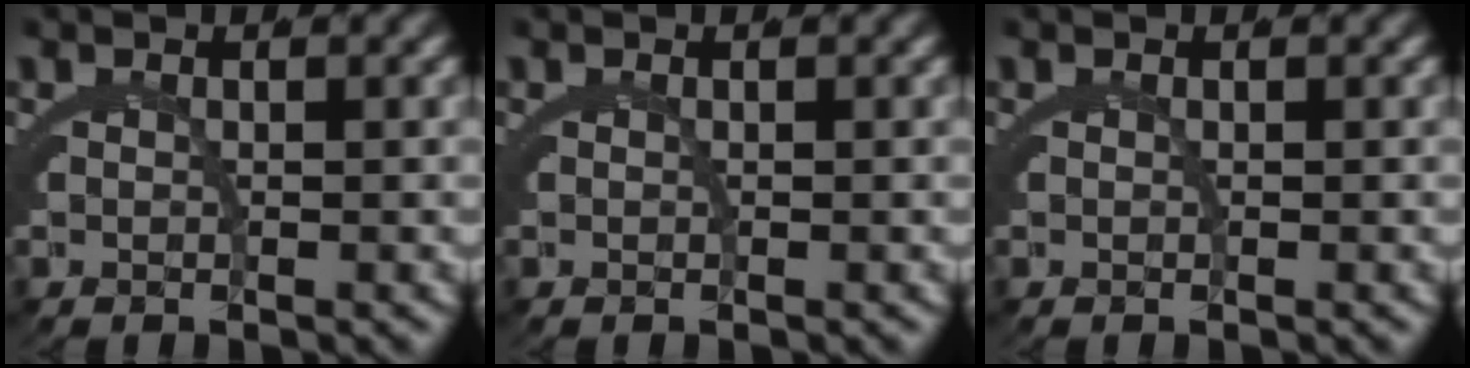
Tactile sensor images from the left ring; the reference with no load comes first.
{"total": 0.0}
{"total": 0.0}